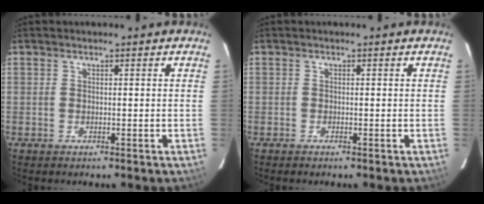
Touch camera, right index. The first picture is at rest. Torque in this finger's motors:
{"motor_torque": [0.02, 0.02, 0.08, 0.00]}